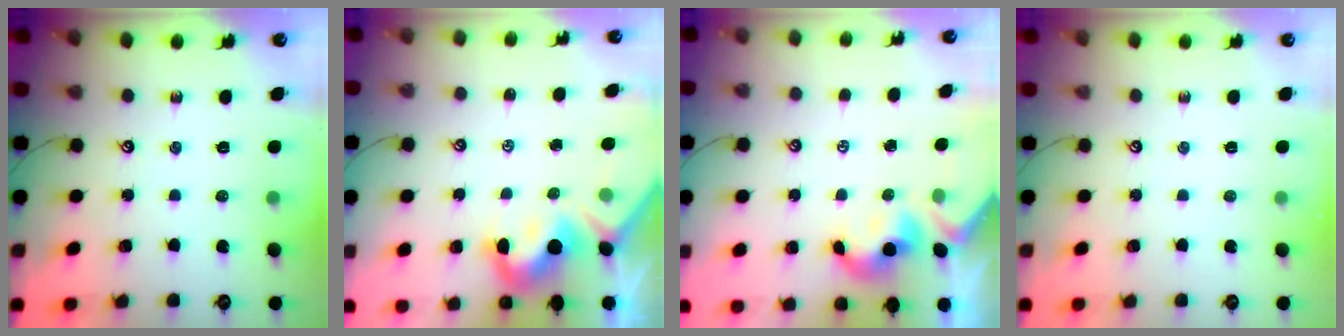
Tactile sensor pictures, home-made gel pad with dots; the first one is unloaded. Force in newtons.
{"total": 6.4, "press": 6.2, "slide": 1.2}
{"total": 2.0, "press": 1.9, "slide": 0.8}
{"total": 0.0}